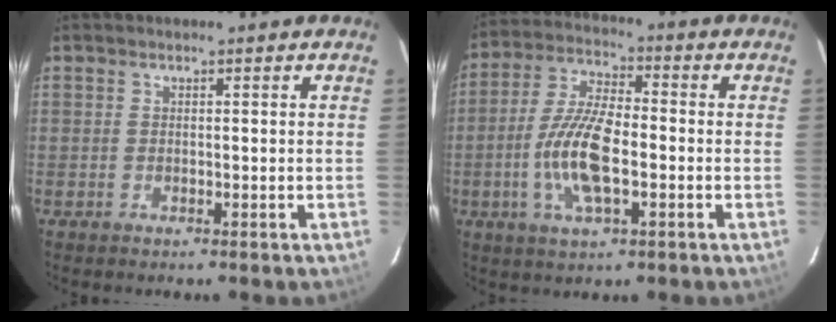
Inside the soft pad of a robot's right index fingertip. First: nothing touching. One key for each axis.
{"total": 12.0, "fx": -2.8, "fy": 4.3, "fz": 10.9, "tx": -0.224, "ty": 0.001, "tz": -0.056}